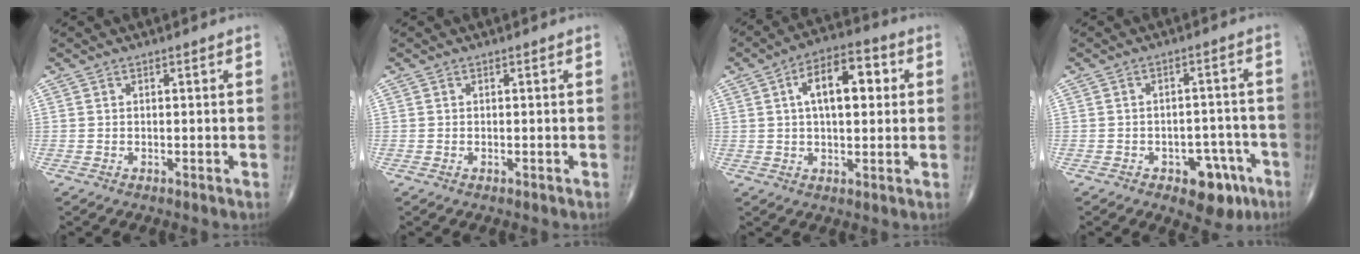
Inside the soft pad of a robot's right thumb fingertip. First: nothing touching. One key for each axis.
{"total": 0.0}
{"total": 11.9, "fx": 2.6, "fy": 5.9, "fz": 10.1, "tx": -0.143, "ty": 0.018, "tz": 0.036}
{"total": 8.4, "fx": -4.4, "fy": 4.9, "fz": 5.1, "tx": -0.032, "ty": 0.033, "tz": -0.052}